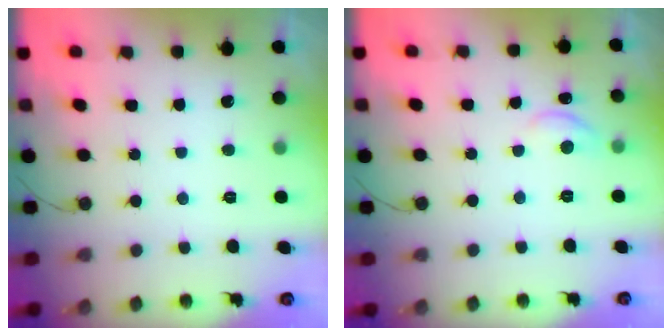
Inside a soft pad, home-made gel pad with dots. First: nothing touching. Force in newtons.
{"total": 6.6, "press": 6.6, "slide": 0.6}